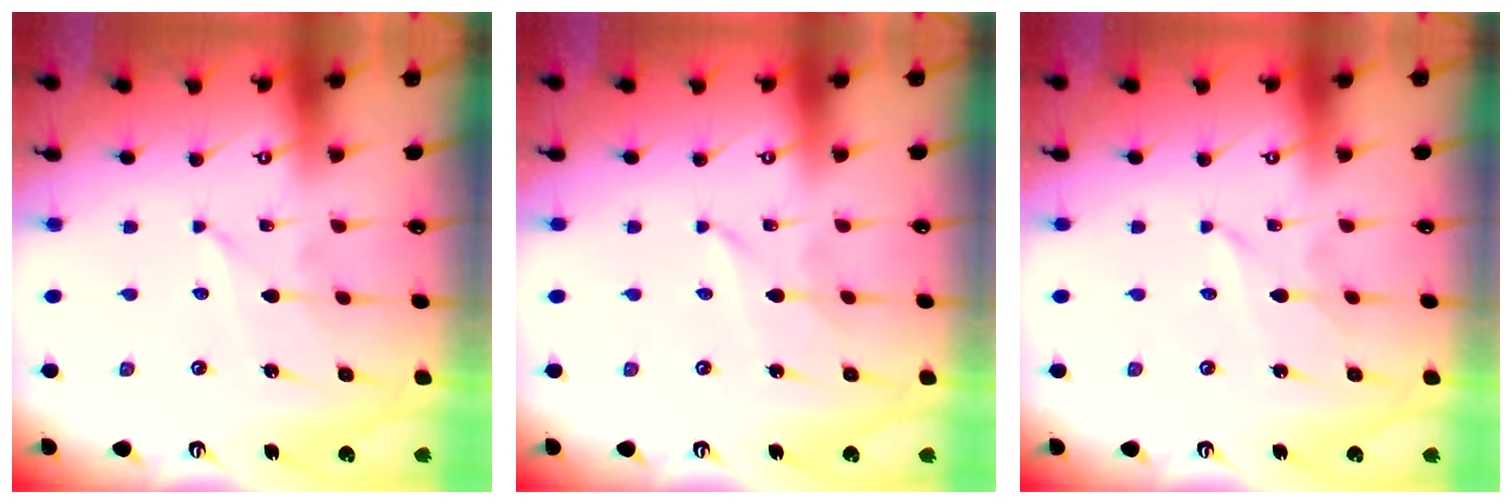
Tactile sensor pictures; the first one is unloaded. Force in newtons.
{"total": 0.0}
{"total": 0.0}